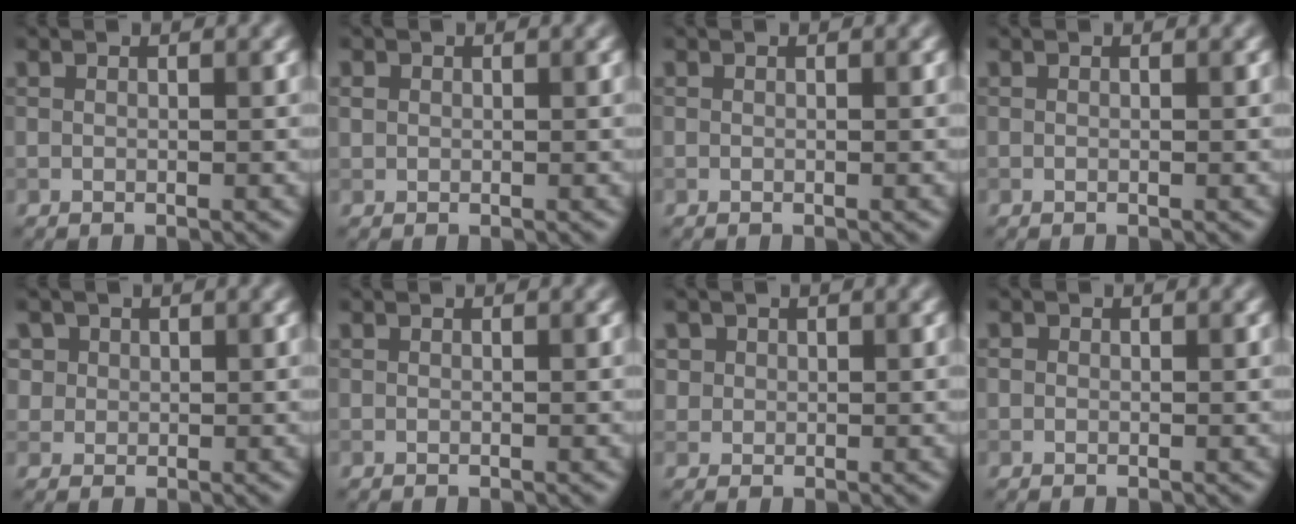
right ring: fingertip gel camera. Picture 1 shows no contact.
{"total": 0.7, "force": [0.2, 0.7, 0.2], "torque": [-0.002, 0.000, 0.004]}
{"total": 0.0}
{"total": 0.0}
{"total": 3.0, "force": [1.5, 2.4, 1.0], "torque": [-0.026, 0.003, 0.033]}
{"total": 0.0}
{"total": 1.6, "force": [0.7, 1.4, 0.4], "torque": [-0.006, -0.003, 0.024]}
{"total": 0.5, "force": [0.0, 0.5, 0.1], "torque": [0.004, -0.003, -0.001]}